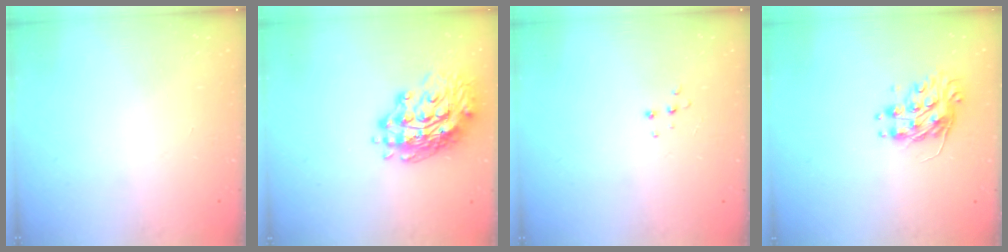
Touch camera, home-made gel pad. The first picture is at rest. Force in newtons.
{"total": 16.1, "press": 16.0, "slide": 1.7}
{"total": 4.9, "press": 4.9, "slide": 0.7}
{"total": 9.2, "press": 9.2, "slide": 0.3}